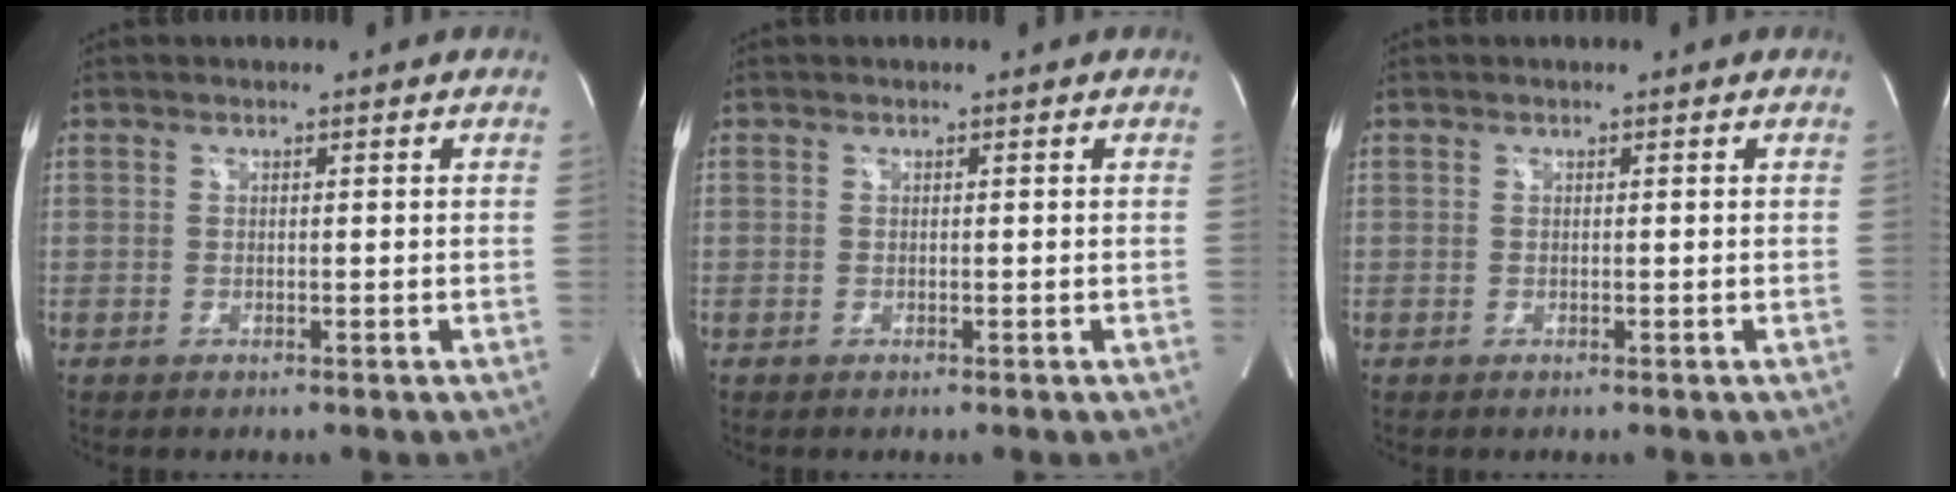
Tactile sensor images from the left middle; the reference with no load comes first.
{"total": 0.0}
{"total": 0.0}